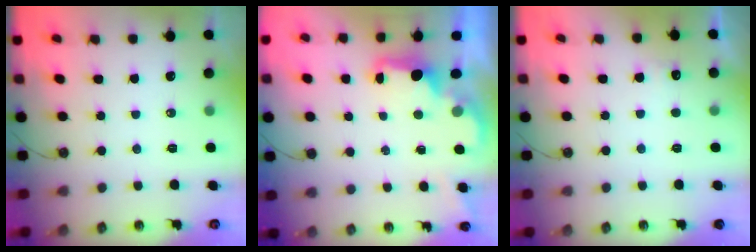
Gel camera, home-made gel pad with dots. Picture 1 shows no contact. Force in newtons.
{"total": 2.2, "press": 2.0, "slide": 0.8}
{"total": 5.9, "press": 5.8, "slide": 1.2}